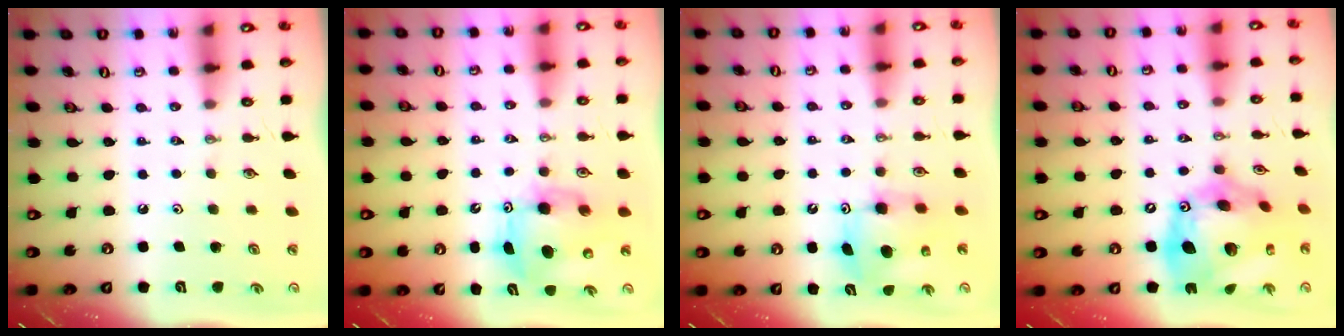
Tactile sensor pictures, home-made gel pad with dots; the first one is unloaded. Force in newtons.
{"total": 8.0, "press": 7.9, "slide": 1.4}
{"total": 7.4, "press": 7.4, "slide": 0.4}
{"total": 25.3, "press": 25.2, "slide": 3.0}